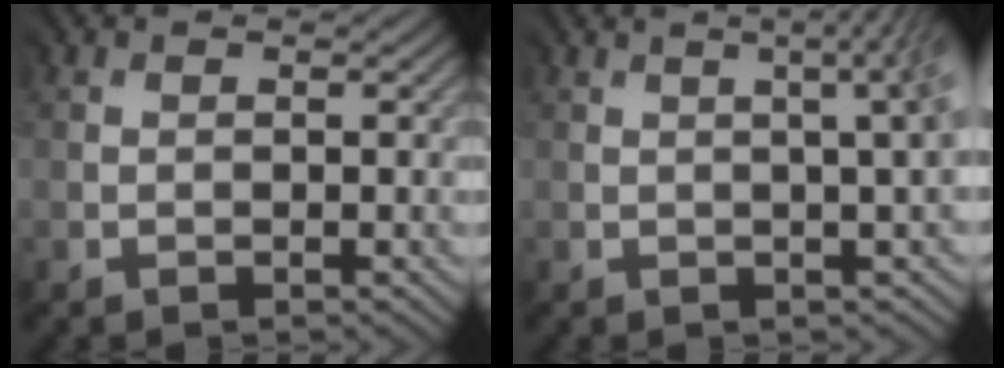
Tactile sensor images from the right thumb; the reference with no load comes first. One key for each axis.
{"total": 5.4, "fx": 1.0, "fy": 1.5, "fz": 5.1, "tx": -0.031, "ty": 0.038, "tz": -0.009}